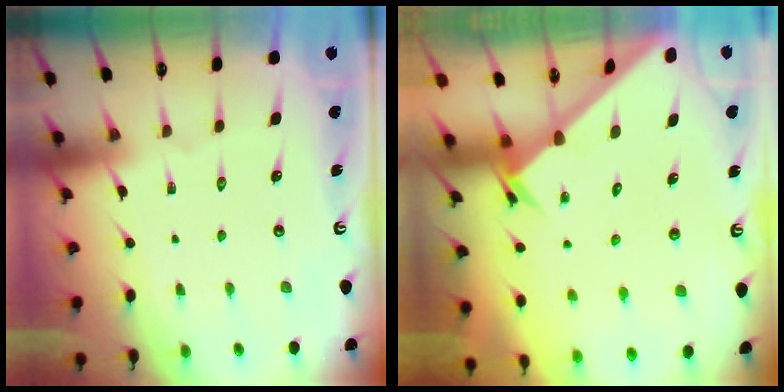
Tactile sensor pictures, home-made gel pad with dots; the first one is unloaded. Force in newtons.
{"total": 2.4, "press": 2.4, "slide": 0.2}